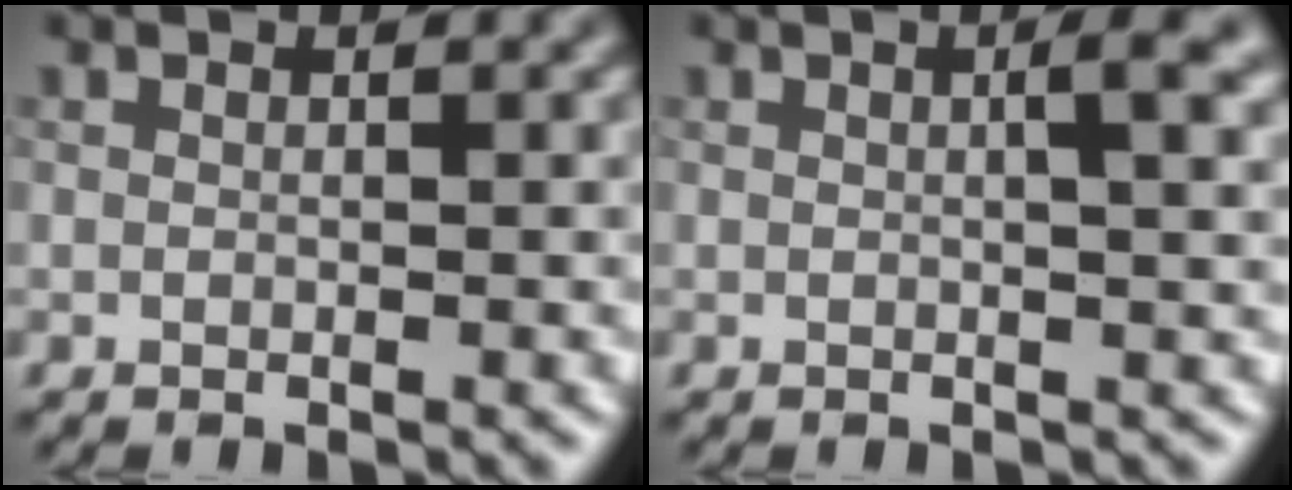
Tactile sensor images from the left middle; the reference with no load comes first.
{"total": 3.2, "force": [0.7, 0.8, 3.0], "torque": [-0.034, 0.009, 0.006]}